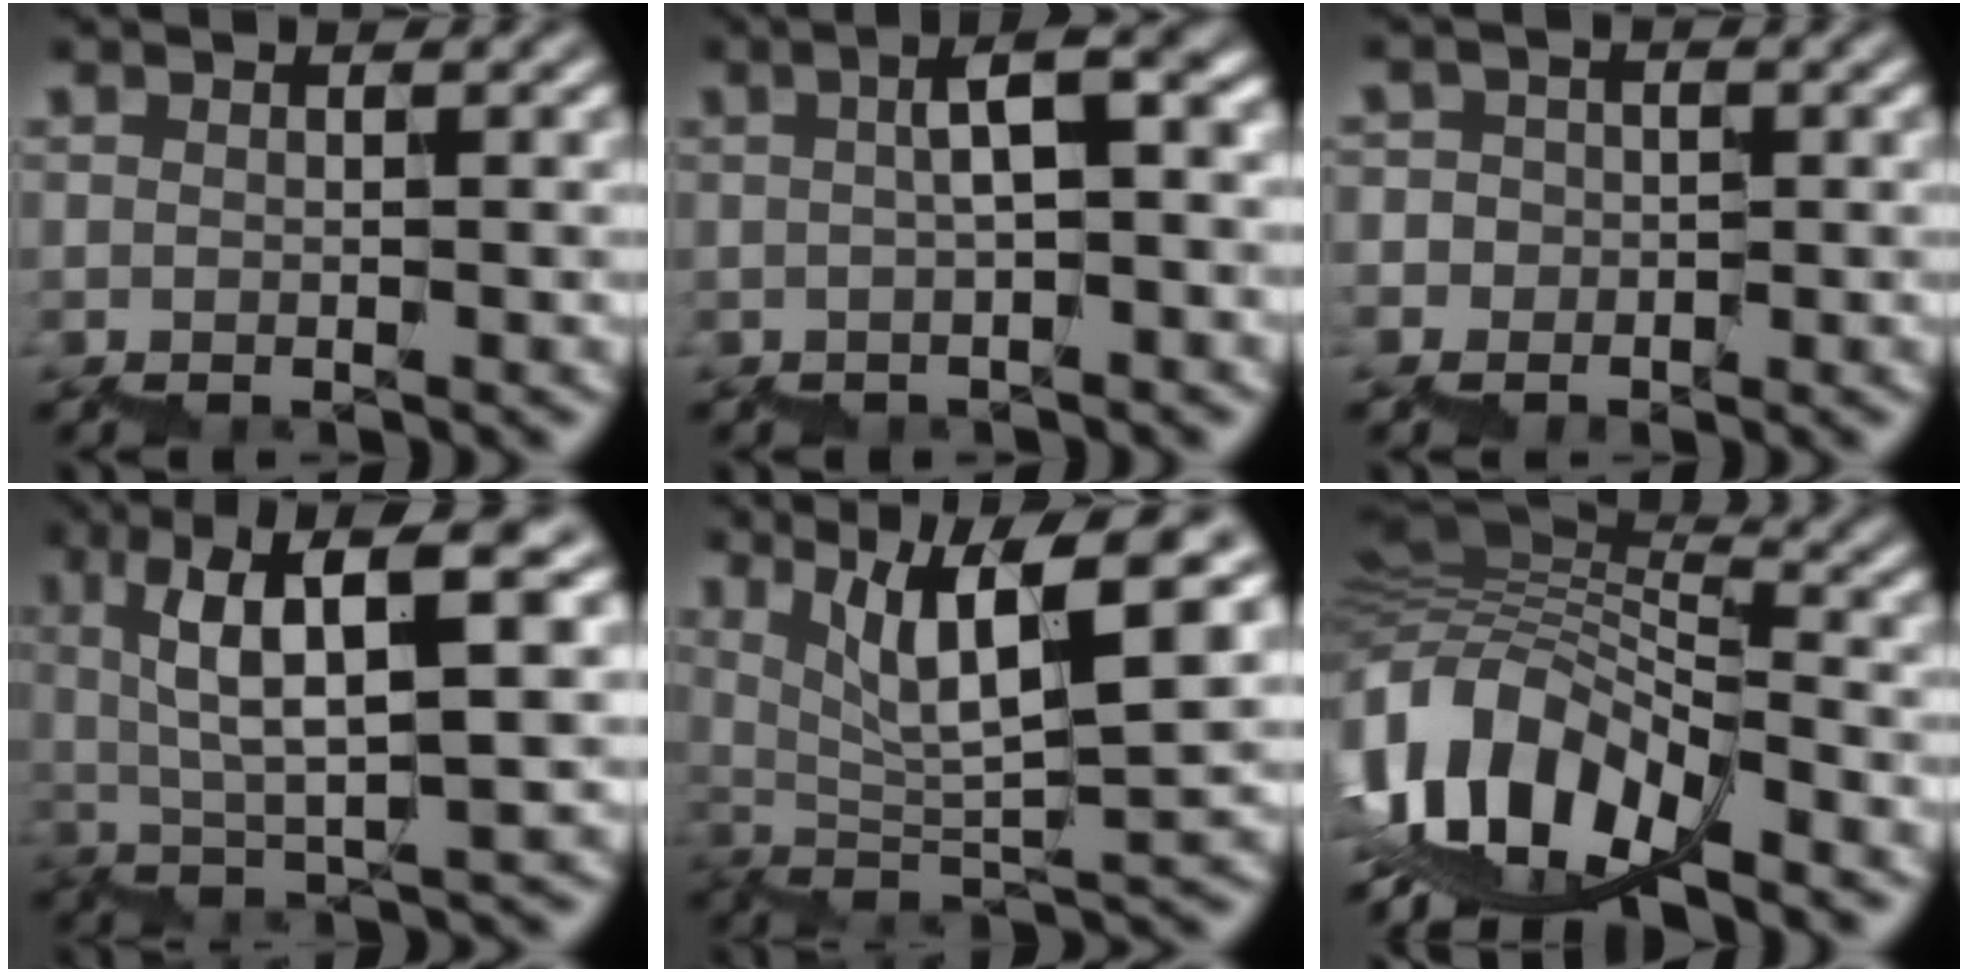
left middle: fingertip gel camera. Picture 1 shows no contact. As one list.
[{"total": 4.9, "force": [0.5, 1.1, 4.7], "torque": [-0.060, 0.030, 0.000]}, {"total": 1.3, "force": [-0.3, 0.8, -1.0], "torque": [0.009, 0.012, -0.014]}, {"total": 8.5, "force": [4.5, 1.7, 7.0], "torque": [-0.099, 0.027, 0.077]}, {"total": 7.7, "force": [4.7, 1.1, 6.0], "torque": [-0.092, 0.019, 0.085]}, {"total": 8.7, "force": [-2.1, 4.6, 7.2], "torque": [-0.143, 0.039, -0.045]}]